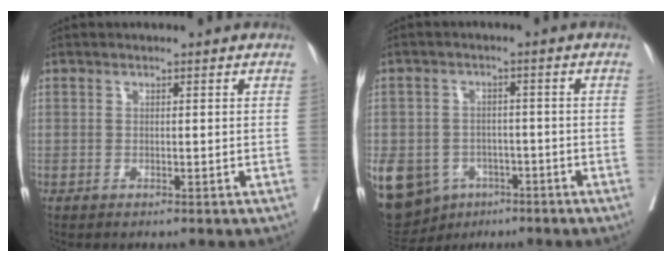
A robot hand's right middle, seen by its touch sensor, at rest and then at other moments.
{"total": 20.7, "force": [-9.3, 16.1, 9.0], "torque": [-0.280, -0.009, -0.128]}